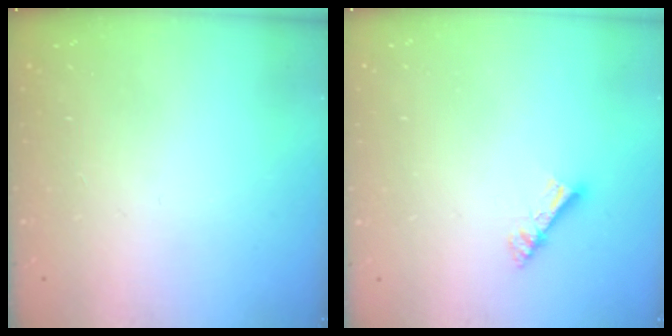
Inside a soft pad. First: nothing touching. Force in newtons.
{"total": 5.0, "press": 5.0, "slide": 0.3}